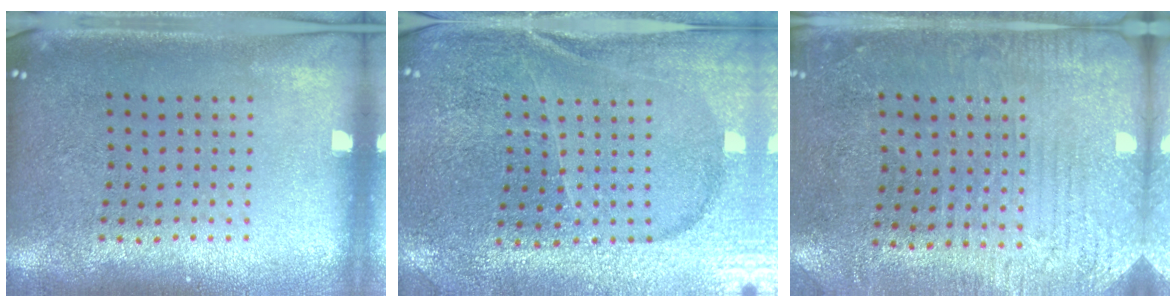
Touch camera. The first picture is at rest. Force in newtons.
{"total": 3.0, "press": 3.0, "slide": 0.3}
{"total": 2.8, "press": 2.6, "slide": 1.2}